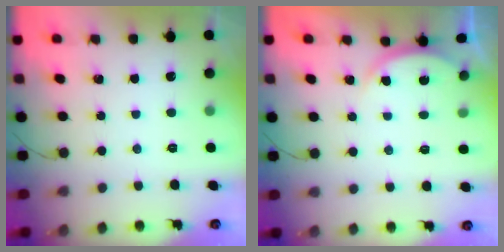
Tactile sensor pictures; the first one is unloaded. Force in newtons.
{"total": 2.4, "press": 2.4, "slide": 0.3}